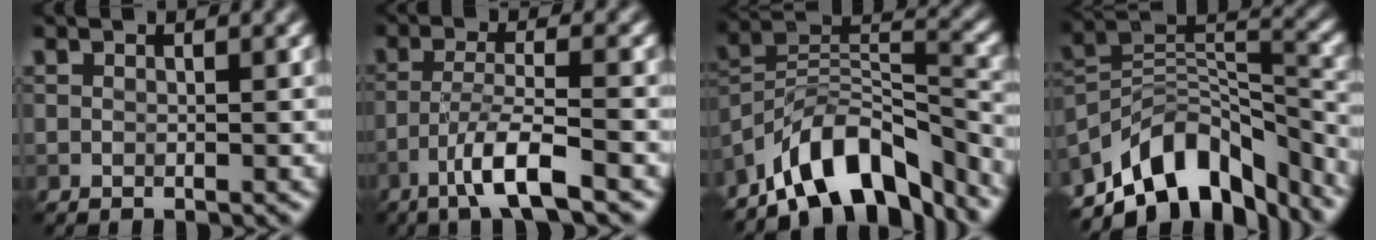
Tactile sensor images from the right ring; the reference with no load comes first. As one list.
[{"total": 5.1, "force": [-3.0, 0.6, 4.1], "torque": [-0.071, 0.005, -0.061]}, {"total": 10.5, "force": [-8.0, 3.7, 5.8], "torque": [-0.081, 0.010, -0.155]}, {"total": 11.2, "force": [-8.1, 5.1, 5.9], "torque": [-0.093, 0.012, -0.151]}]